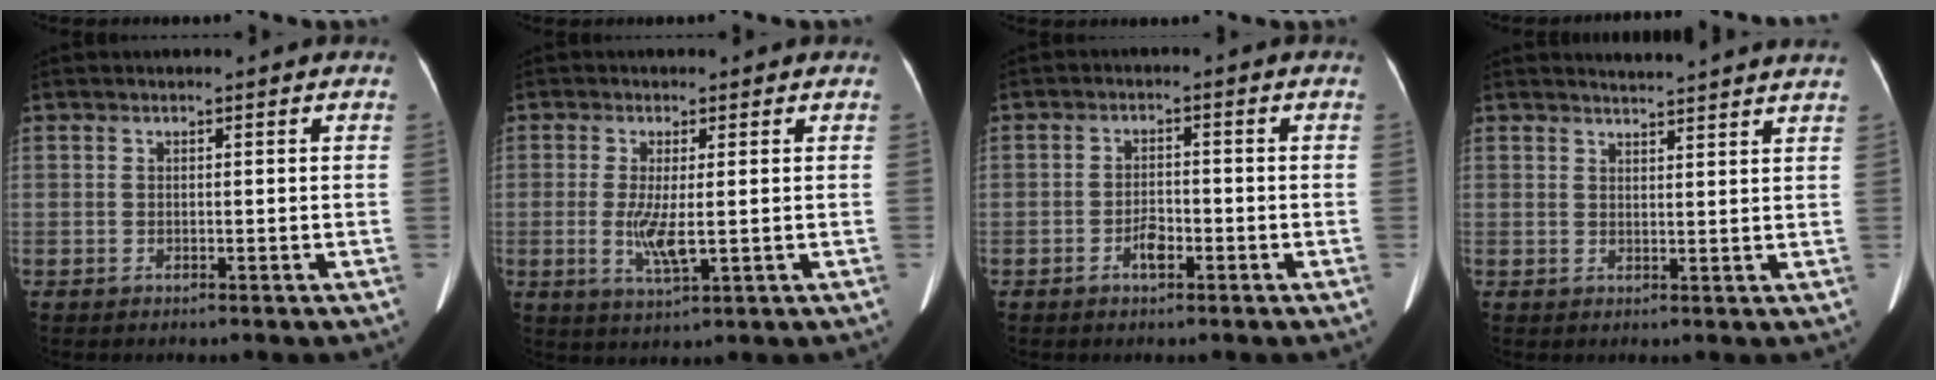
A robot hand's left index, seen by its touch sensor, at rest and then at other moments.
{"total": 5.0, "force": [-0.5, 1.0, 4.9], "torque": [-0.108, -0.013, -0.007]}
{"total": 3.0, "force": [-1.6, 1.2, 2.2], "torque": [-0.041, 0.004, -0.030]}
{"total": 8.0, "force": [7.8, -0.7, 1.8], "torque": [-0.023, 0.001, 0.079]}